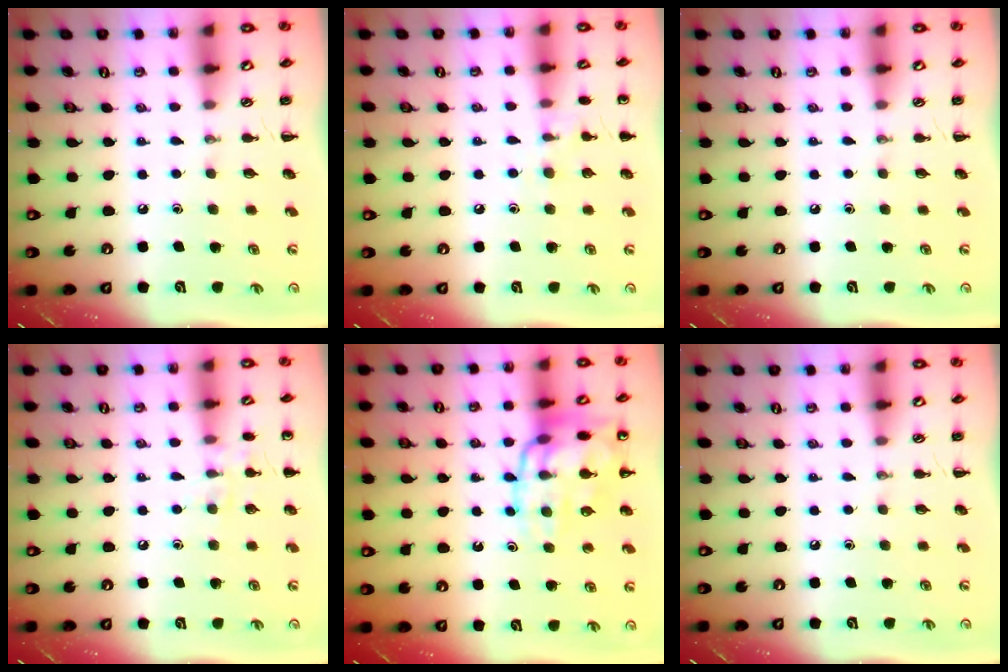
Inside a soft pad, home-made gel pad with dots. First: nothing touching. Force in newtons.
{"total": 6.7, "press": 6.5, "slide": 1.8}
{"total": 0.0}
{"total": 6.9, "press": 6.5, "slide": 2.1}
{"total": 16.1, "press": 16.0, "slide": 1.9}
{"total": 0.0}